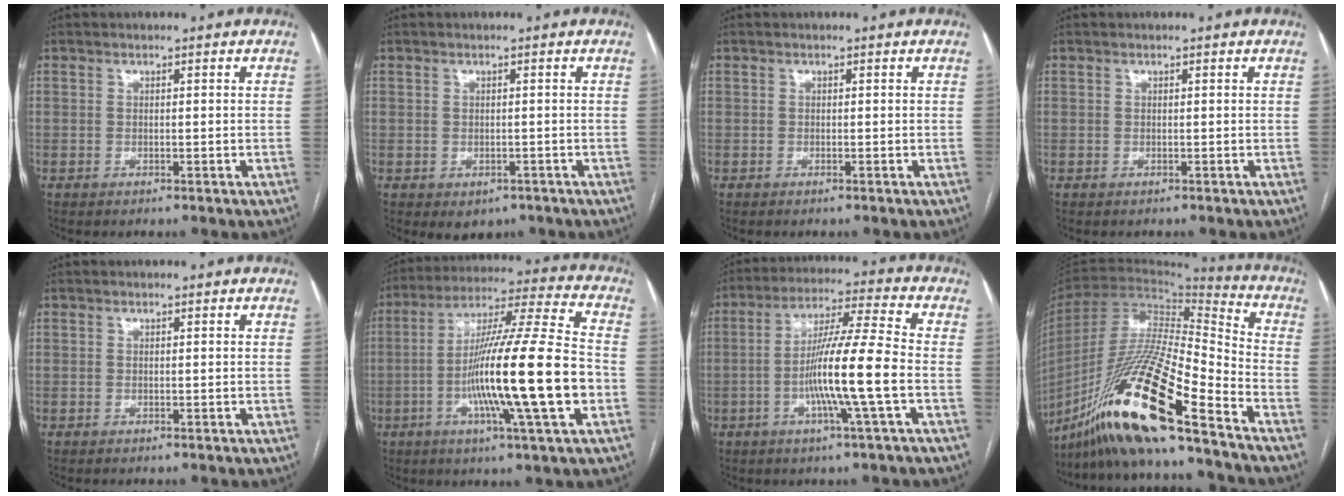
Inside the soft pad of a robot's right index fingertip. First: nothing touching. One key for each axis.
{"total": 2.8, "fx": -1.5, "fy": 2.0, "fz": 1.2, "tx": -0.008, "ty": 0.000, "tz": -0.010}
{"total": 0.0}
{"total": 0.0}
{"total": 0.0}
{"total": 20.7, "fx": -4.5, "fy": -0.3, "fz": 20.2, "tx": -0.350, "ty": -0.010, "tz": -0.085}
{"total": 12.5, "fx": -2.9, "fy": -1.0, "fz": 12.1, "tx": -0.223, "ty": -0.002, "tz": -0.061}
{"total": 22.7, "fx": -15.1, "fy": 1.1, "fz": 16.9, "tx": -0.336, "ty": -0.039, "tz": -0.282}